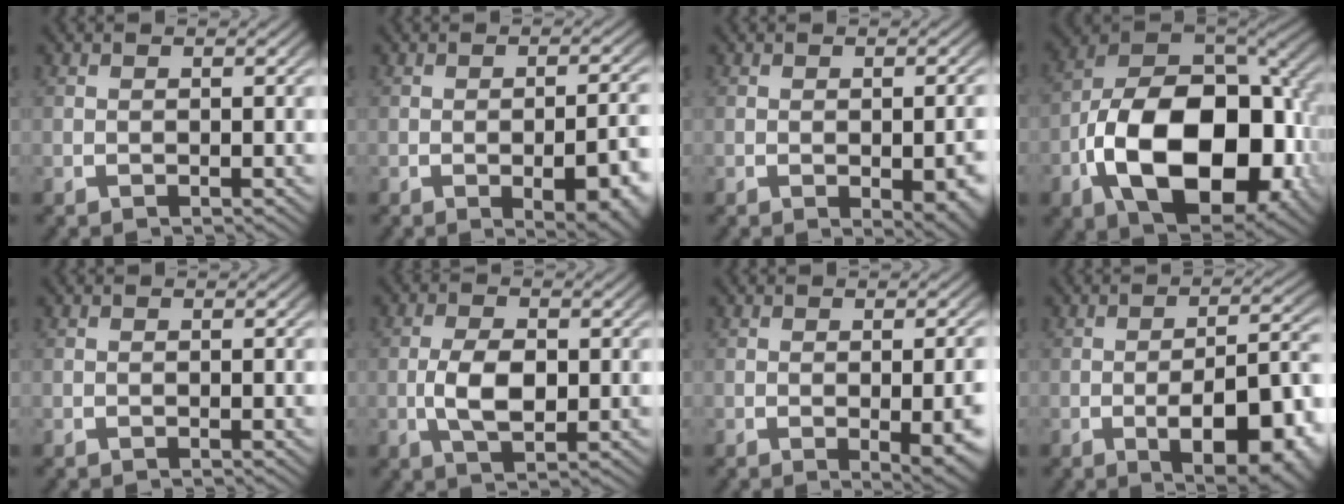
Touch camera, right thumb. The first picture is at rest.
{"total": 5.7, "force": [-1.7, 2.6, 4.8], "torque": [-0.071, -0.012, -0.015]}
{"total": 3.4, "force": [-1.0, 1.5, 2.9], "torque": [-0.041, -0.013, -0.003]}
{"total": 19.7, "force": [-3.5, 12.3, 15.0], "torque": [-0.311, -0.062, -0.026]}
{"total": 0.0}
{"total": 5.1, "force": [-0.2, 3.1, 4.1], "torque": [-0.094, -0.017, 0.004]}
{"total": 3.9, "force": [-0.8, 1.3, 3.6], "torque": [-0.051, -0.012, -0.001]}
{"total": 10.8, "force": [-2.9, 5.7, 8.7], "torque": [-0.139, -0.033, -0.025]}